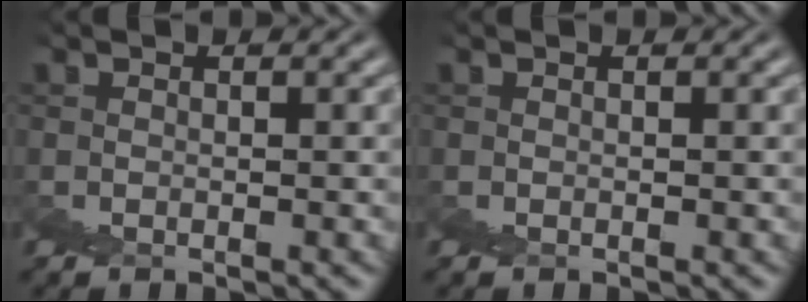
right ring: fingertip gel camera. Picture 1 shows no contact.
{"total": 0.0}